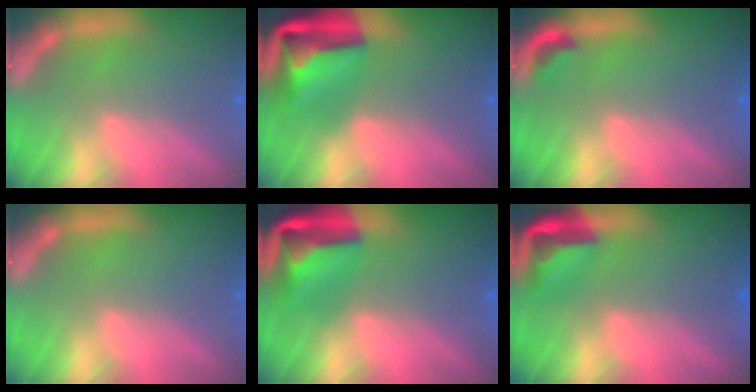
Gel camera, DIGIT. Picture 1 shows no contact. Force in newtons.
{"total": 8.9}
{"total": 1.4}
{"total": 0.0}
{"total": 7.9}
{"total": 4.4}